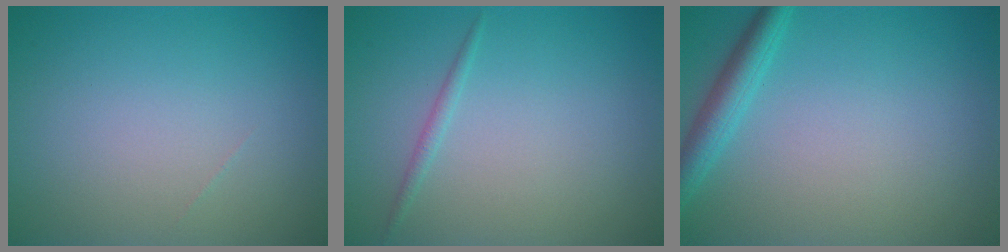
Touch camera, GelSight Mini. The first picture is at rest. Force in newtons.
{"total": 0.8, "press": 0.8, "slide": 0.0}
{"total": 2.7, "press": 2.7, "slide": 0.2}